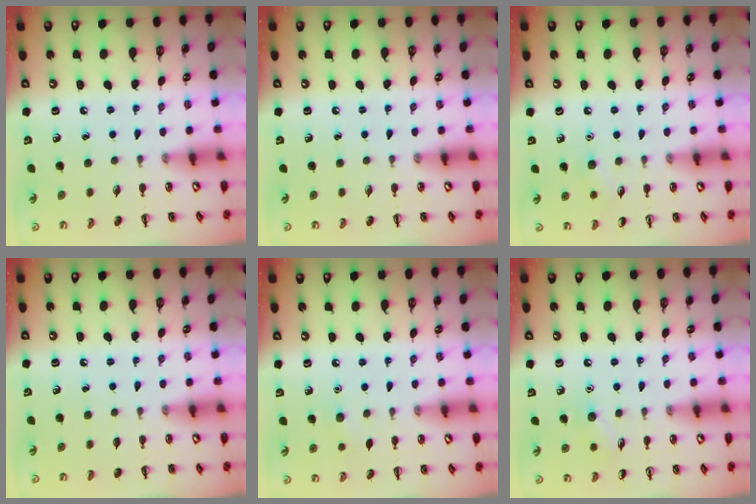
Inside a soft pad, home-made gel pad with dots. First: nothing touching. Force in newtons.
{"total": 0.0}
{"total": 4.5, "press": 4.3, "slide": 1.2}
{"total": 0.0}
{"total": 4.9, "press": 4.8, "slide": 1.1}
{"total": 6.1, "press": 5.9, "slide": 1.8}